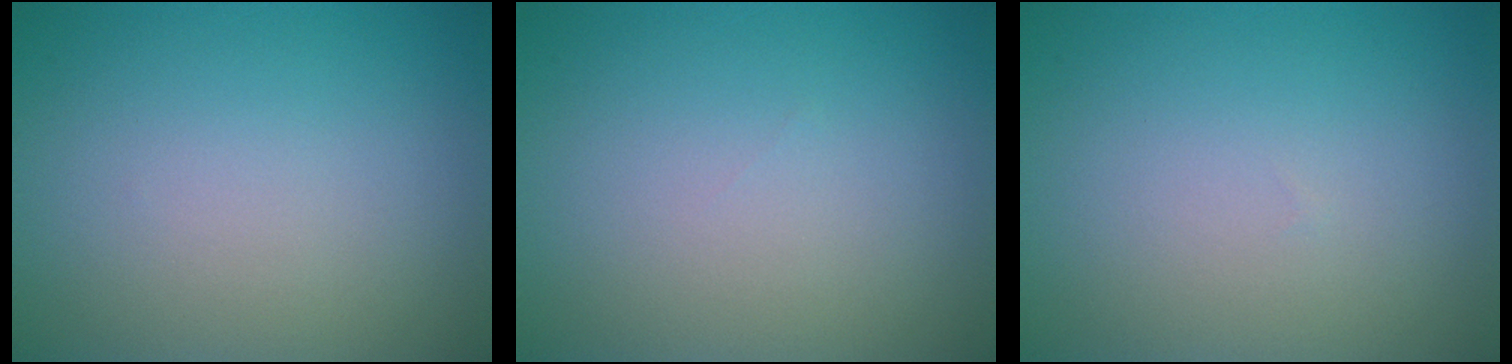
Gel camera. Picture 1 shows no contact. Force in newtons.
{"total": 0.0}
{"total": 0.0}